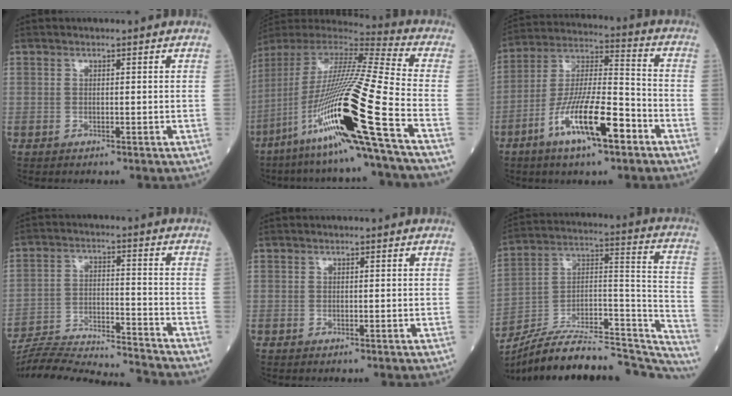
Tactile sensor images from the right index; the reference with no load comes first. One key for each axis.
{"total": 25.7, "fx": -11.0, "fy": -1.0, "fz": 23.3, "tx": -0.449, "ty": -0.050, "tz": -0.208}
{"total": 14.5, "fx": -7.0, "fy": 2.8, "fz": 12.4, "tx": -0.238, "ty": -0.007, "tz": -0.127}
{"total": 19.7, "fx": -18.9, "fy": -0.3, "fz": 5.4, "tx": -0.114, "ty": -0.013, "tz": -0.296}
{"total": 0.0}
{"total": 32.3, "fx": -28.9, "fy": 6.7, "fz": 12.7, "tx": -0.155, "ty": 0.018, "tz": -0.421}